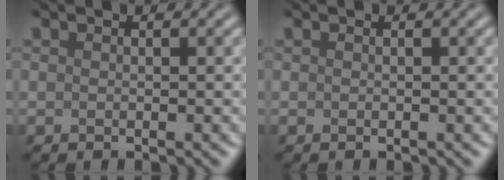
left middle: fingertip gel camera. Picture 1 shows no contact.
{"total": 0.0}